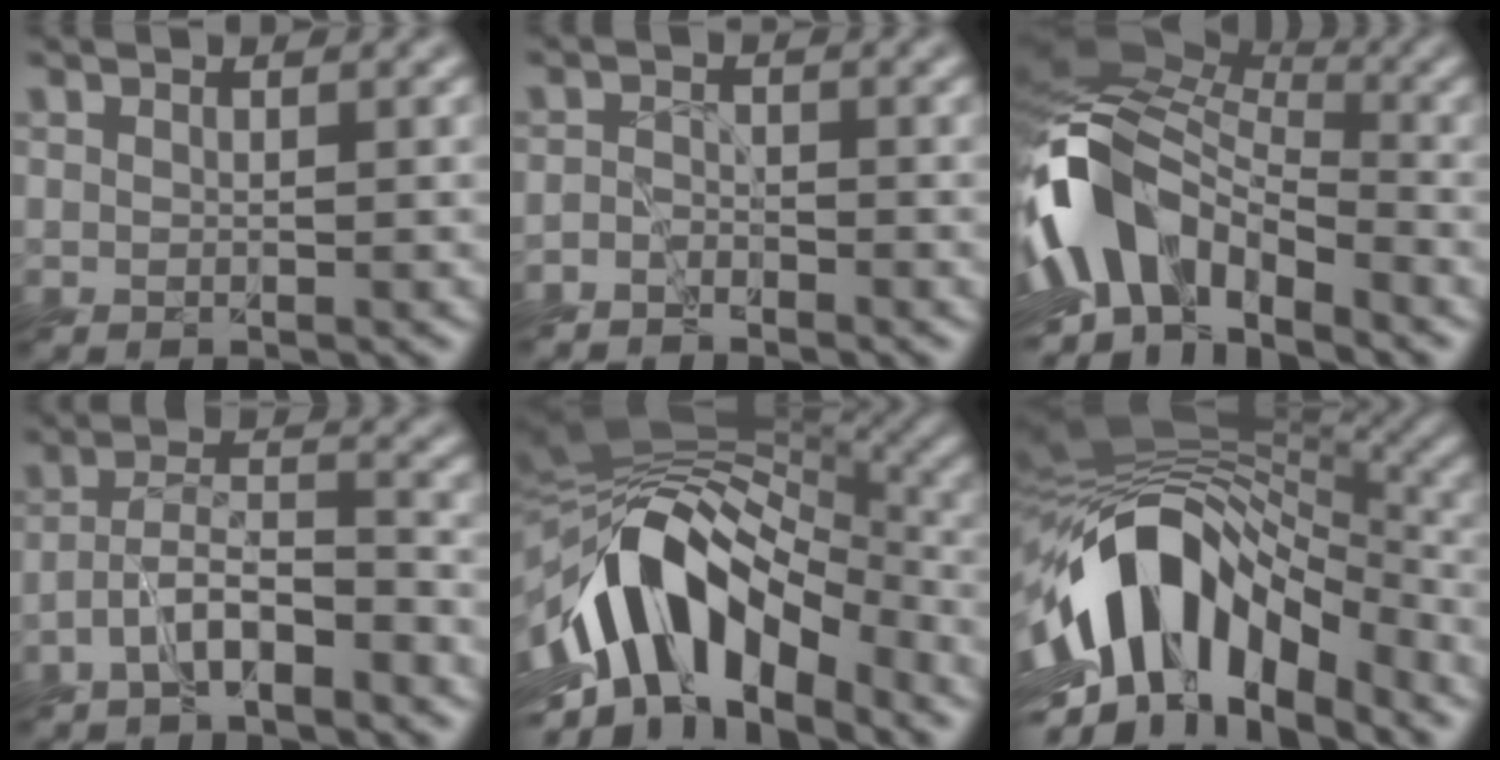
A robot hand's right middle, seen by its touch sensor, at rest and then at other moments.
{"total": 2.1, "force": [-2.0, 0.7, 0.2], "torque": [0.010, 0.000, -0.050]}
{"total": 10.4, "force": [-4.9, 5.7, 7.1], "torque": [-0.127, 0.003, -0.110]}
{"total": 4.9, "force": [-3.5, 1.3, 3.2], "torque": [-0.058, 0.009, -0.074]}
{"total": 12.4, "force": [-5.6, 6.6, 8.9], "torque": [-0.138, 0.015, -0.108]}
{"total": 12.8, "force": [-5.6, 6.9, 9.1], "torque": [-0.149, 0.014, -0.109]}